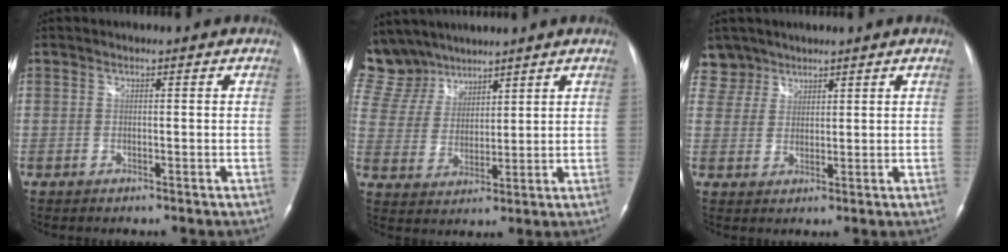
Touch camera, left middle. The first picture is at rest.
{"total": 11.6, "force": [10.0, 5.8, 1.4], "torque": [-0.054, 0.023, 0.212]}
{"total": 4.4, "force": [3.5, 2.6, -0.8], "torque": [0.024, 0.007, 0.068]}